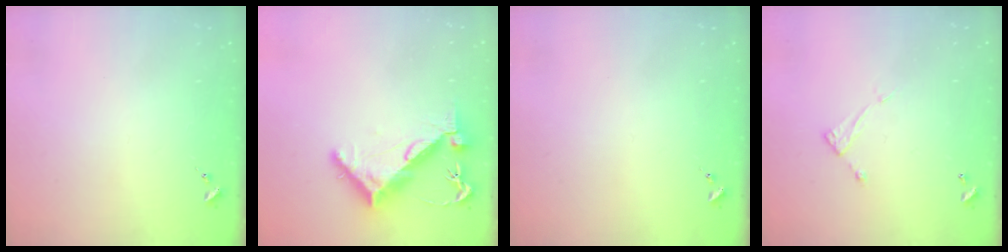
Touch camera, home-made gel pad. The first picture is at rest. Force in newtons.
{"total": 11.0, "press": 10.9, "slide": 1.1}
{"total": 0.0}
{"total": 5.0, "press": 5.0, "slide": 0.4}